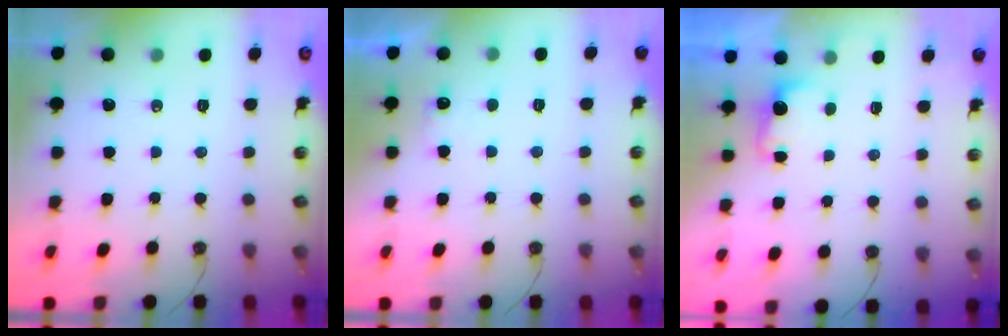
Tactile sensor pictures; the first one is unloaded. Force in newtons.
{"total": 5.7, "press": 5.6, "slide": 1.0}
{"total": 2.9, "press": 2.8, "slide": 0.9}